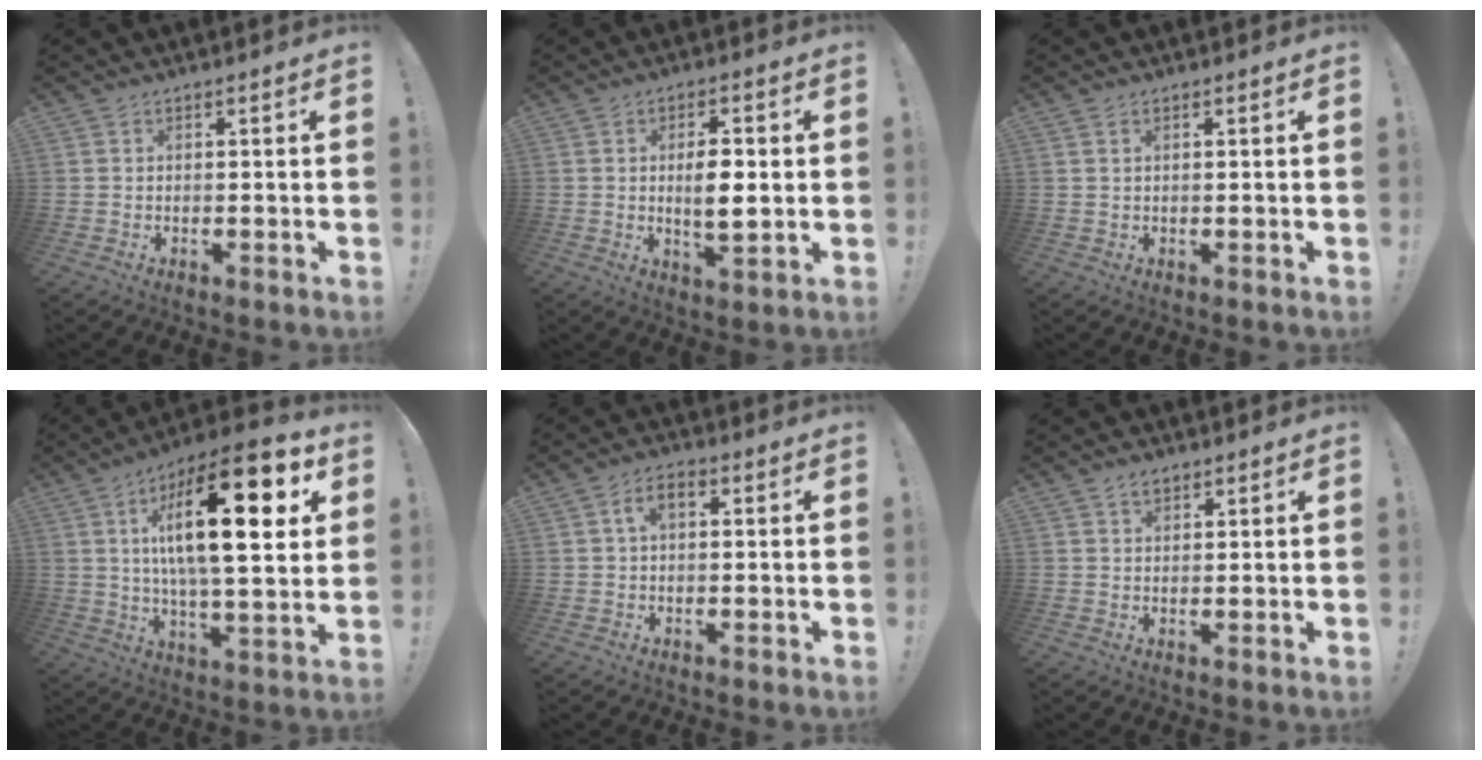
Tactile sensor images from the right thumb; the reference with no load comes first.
{"total": 6.8, "force": [0.4, 2.7, 6.3], "torque": [-0.106, -0.010, 0.000]}
{"total": 0.9, "force": [0.5, 0.4, 0.6], "torque": [-0.021, 0.004, 0.012]}
{"total": 24.8, "force": [7.9, 7.8, 22.1], "torque": [-0.366, -0.028, 0.111]}
{"total": 4.8, "force": [0.8, 2.6, 3.9], "torque": [-0.067, 0.012, 0.012]}
{"total": 2.7, "force": [1.8, 1.6, 1.3], "torque": [-0.020, -0.003, 0.032]}